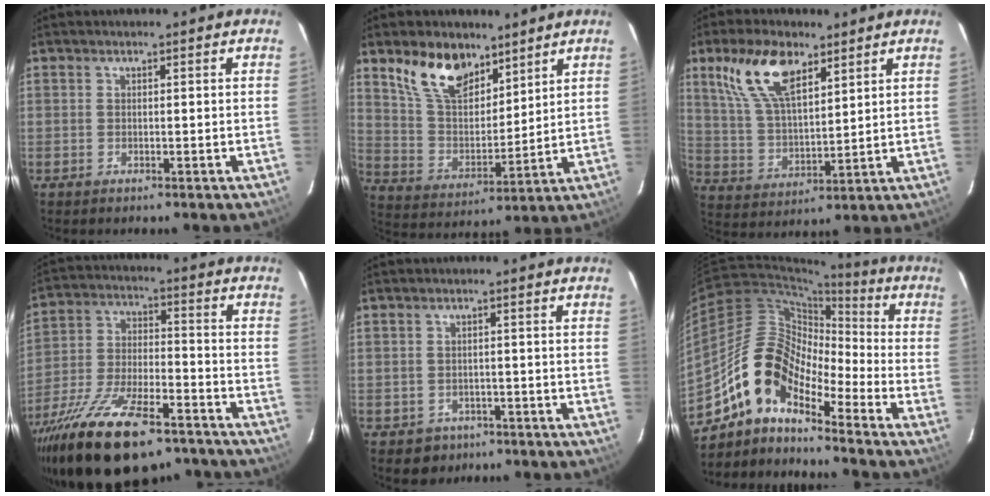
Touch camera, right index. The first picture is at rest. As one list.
[{"total": 13.5, "force": [9.1, 7.0, 7.1], "torque": [-0.143, 0.014, 0.178]}, {"total": 13.1, "force": [7.4, 5.9, 9.1], "torque": [-0.180, 0.020, 0.153]}, {"total": 24.9, "force": [-17.6, 9.4, 14.9], "torque": [-0.288, -0.037, -0.277]}, {"total": 4.1, "force": [-1.9, 3.6, 0.3], "torque": [-0.015, 0.013, -0.021]}, {"total": 12.5, "force": [-9.2, 5.1, 6.8], "torque": [-0.111, 0.018, -0.191]}]